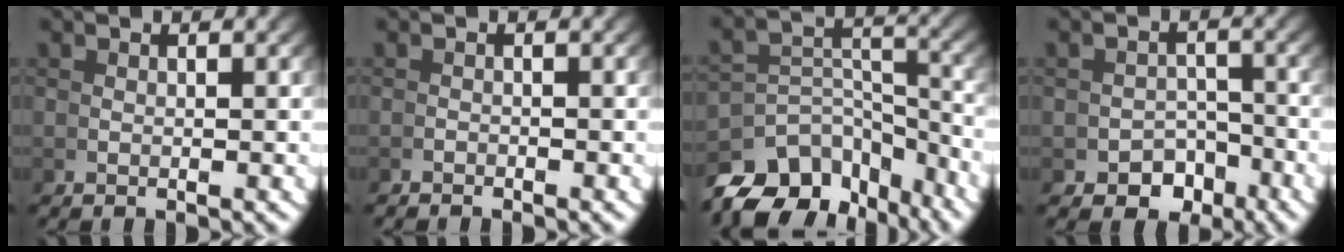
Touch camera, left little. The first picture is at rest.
{"total": 1.3, "force": [-0.8, -0.8, -0.7], "torque": [0.020, -0.003, -0.016]}
{"total": 8.8, "force": [-4.8, 5.6, 4.9], "torque": [-0.073, -0.029, -0.072]}
{"total": 4.5, "force": [-3.4, 2.9, 0.7], "torque": [0.025, -0.010, -0.057]}